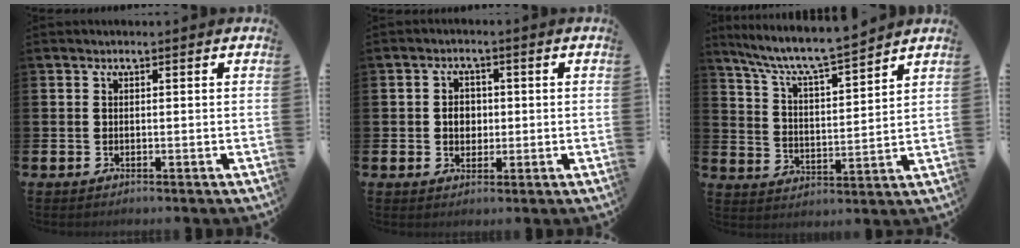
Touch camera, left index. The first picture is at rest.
{"total": 2.9, "force": [0.1, 2.4, 1.6], "torque": [-0.020, 0.003, -0.005]}
{"total": 7.8, "force": [7.3, 0.5, 2.7], "torque": [-0.087, -0.049, 0.127]}